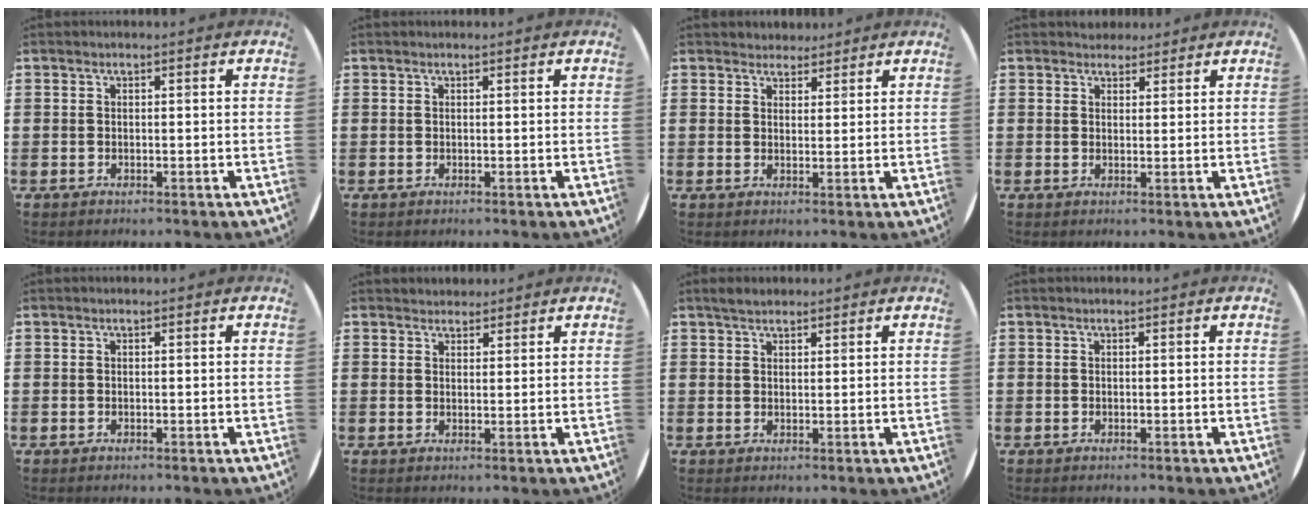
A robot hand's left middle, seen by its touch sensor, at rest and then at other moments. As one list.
[{"total": 0.0}, {"total": 2.1, "force": [2.0, 0.7, -0.1], "torque": [0.000, 0.002, 0.039]}, {"total": 1.6, "force": [1.5, 0.6, -0.1], "torque": [0.009, 0.001, 0.028]}, {"total": 0.0}, {"total": 1.7, "force": [1.6, 0.6, -0.1], "torque": [0.001, 0.005, 0.031]}, {"total": 1.8, "force": [1.7, 0.6, 0.4], "torque": [-0.002, 0.002, 0.030]}, {"total": 0.0}]